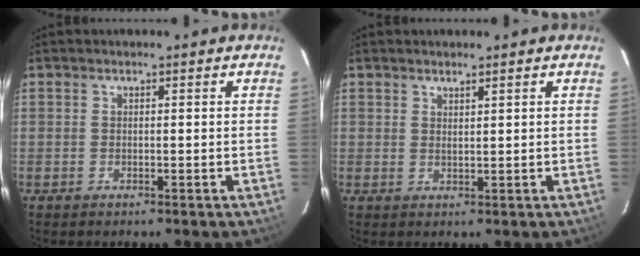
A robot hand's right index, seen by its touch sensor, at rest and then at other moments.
{"total": 1.2, "force": [1.1, 0.0, 0.6], "torque": [-0.011, -0.001, 0.018]}